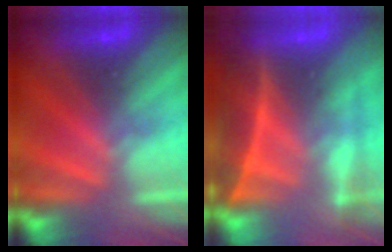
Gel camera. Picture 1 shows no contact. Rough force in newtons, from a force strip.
{"total": 5.8}